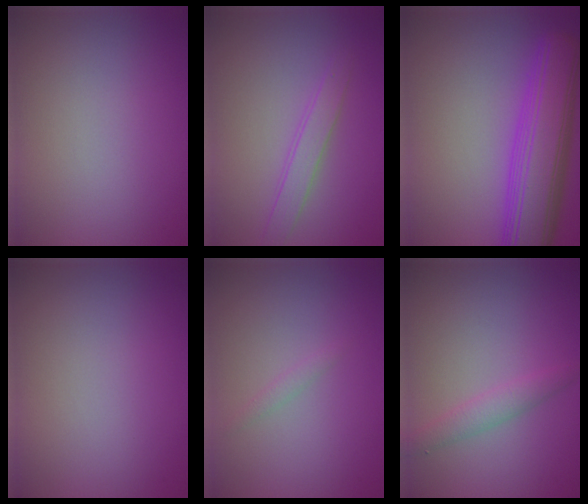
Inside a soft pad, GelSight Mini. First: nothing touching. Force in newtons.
{"total": 2.0, "press": 2.0, "slide": 0.0}
{"total": 8.9, "press": 8.9, "slide": 0.1}
{"total": 0.0}
{"total": 0.6, "press": 0.6, "slide": 0.0}
{"total": 1.9, "press": 1.9, "slide": 0.1}